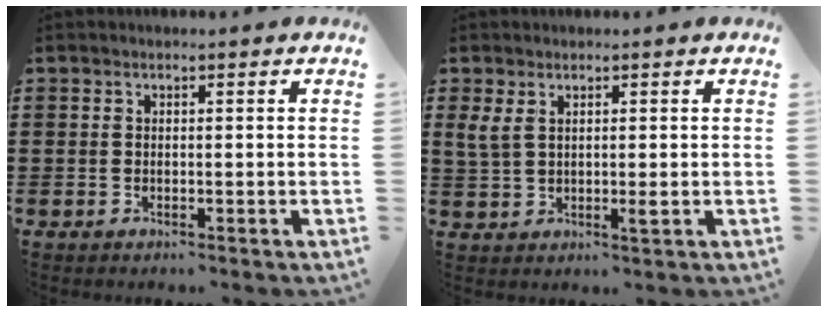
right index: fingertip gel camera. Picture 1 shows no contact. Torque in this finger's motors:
{"motor_torque": [-0.04, 0.24, 0.04, 0.07]}